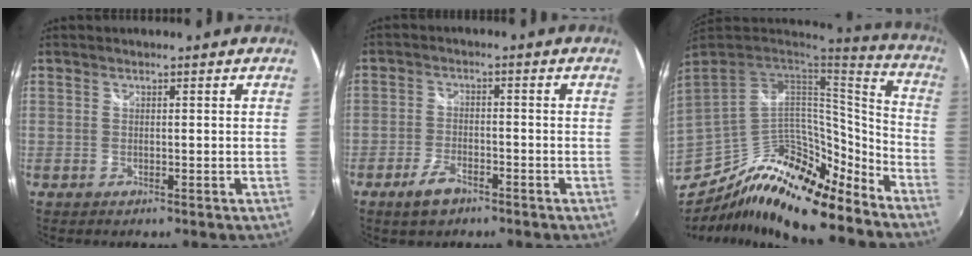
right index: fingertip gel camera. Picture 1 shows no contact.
{"total": 5.4, "force": [-3.7, 2.5, 3.1], "torque": [-0.075, -0.004, -0.067]}
{"total": 19.1, "force": [-14.7, 8.1, 9.1], "torque": [-0.179, 0.009, -0.260]}